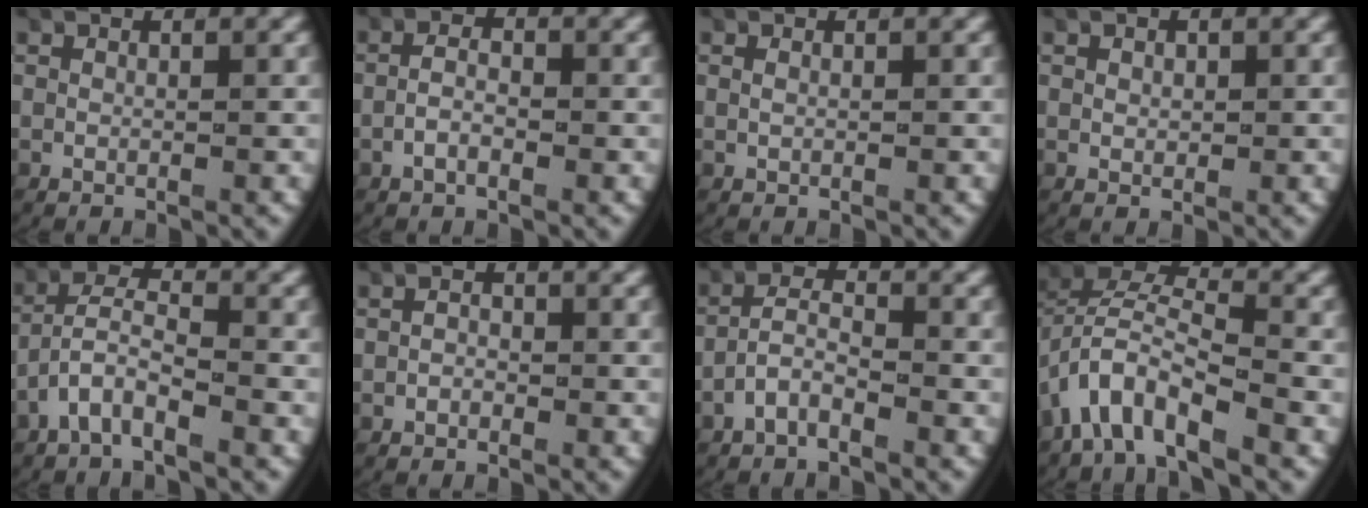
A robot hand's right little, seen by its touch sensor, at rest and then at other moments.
{"total": 2.0, "force": [-0.9, 1.0, 1.5], "torque": [-0.031, -0.004, -0.016]}
{"total": 0.0}
{"total": 0.6, "force": [0.1, 0.5, 0.4], "torque": [-0.009, -0.005, 0.008]}
{"total": 3.8, "force": [-1.6, 2.1, 2.7], "torque": [-0.064, -0.005, -0.032]}
{"total": 1.0, "force": [-0.5, 0.6, 0.5], "torque": [-0.007, -0.004, -0.011]}
{"total": 2.7, "force": [-1.6, 1.3, 1.8], "torque": [-0.040, -0.001, -0.035]}
{"total": 5.8, "force": [-0.9, 4.2, 3.9], "torque": [-0.089, -0.001, -0.030]}